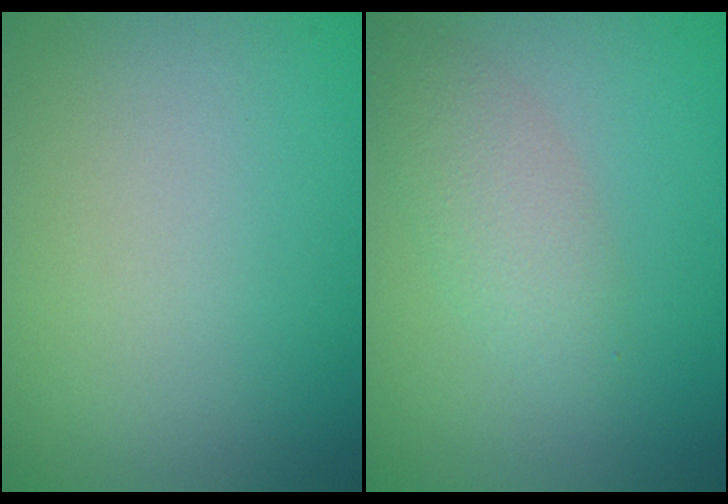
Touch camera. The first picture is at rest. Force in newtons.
{"total": 2.8, "press": 2.8, "slide": 0.1}